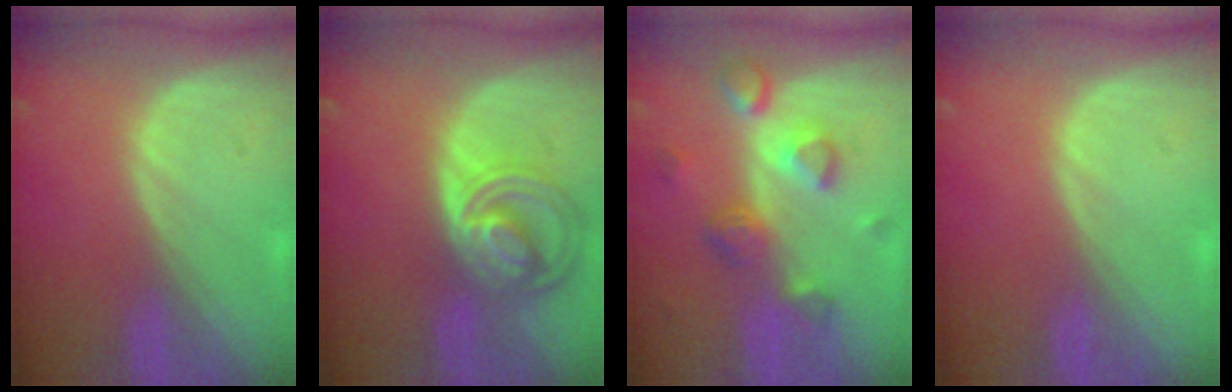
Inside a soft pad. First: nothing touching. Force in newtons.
{"total": 8.8, "press": 7.6, "slide": 4.4}
{"total": 7.9, "press": 7.0, "slide": 3.6}
{"total": 0.0}